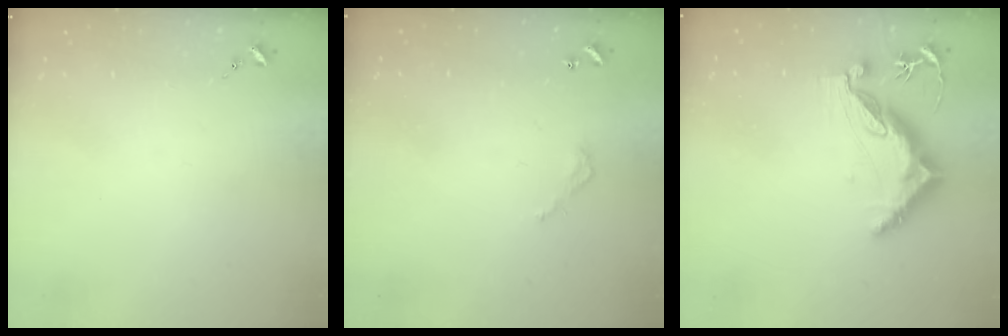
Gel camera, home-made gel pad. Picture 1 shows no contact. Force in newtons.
{"total": 3.2, "press": 3.1, "slide": 0.2}
{"total": 10.7, "press": 10.6, "slide": 1.2}